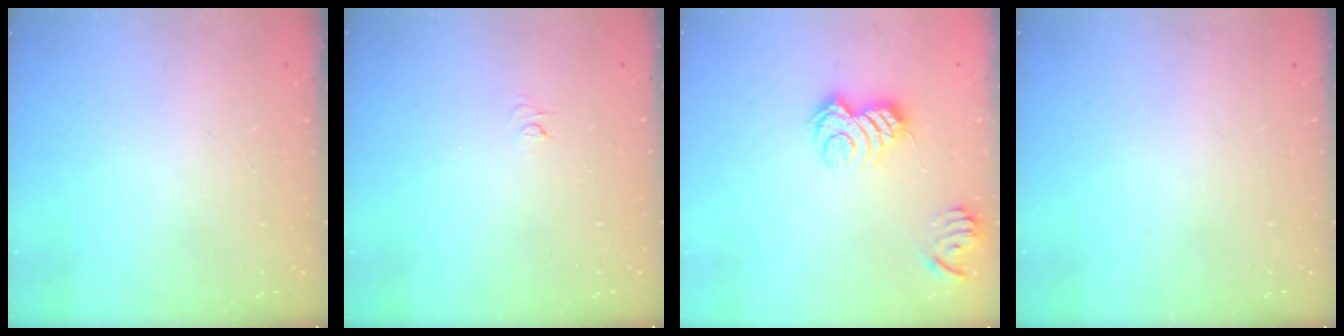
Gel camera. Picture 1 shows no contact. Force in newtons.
{"total": 4.4, "press": 4.4, "slide": 0.5}
{"total": 9.4, "press": 9.4, "slide": 0.4}
{"total": 0.0}